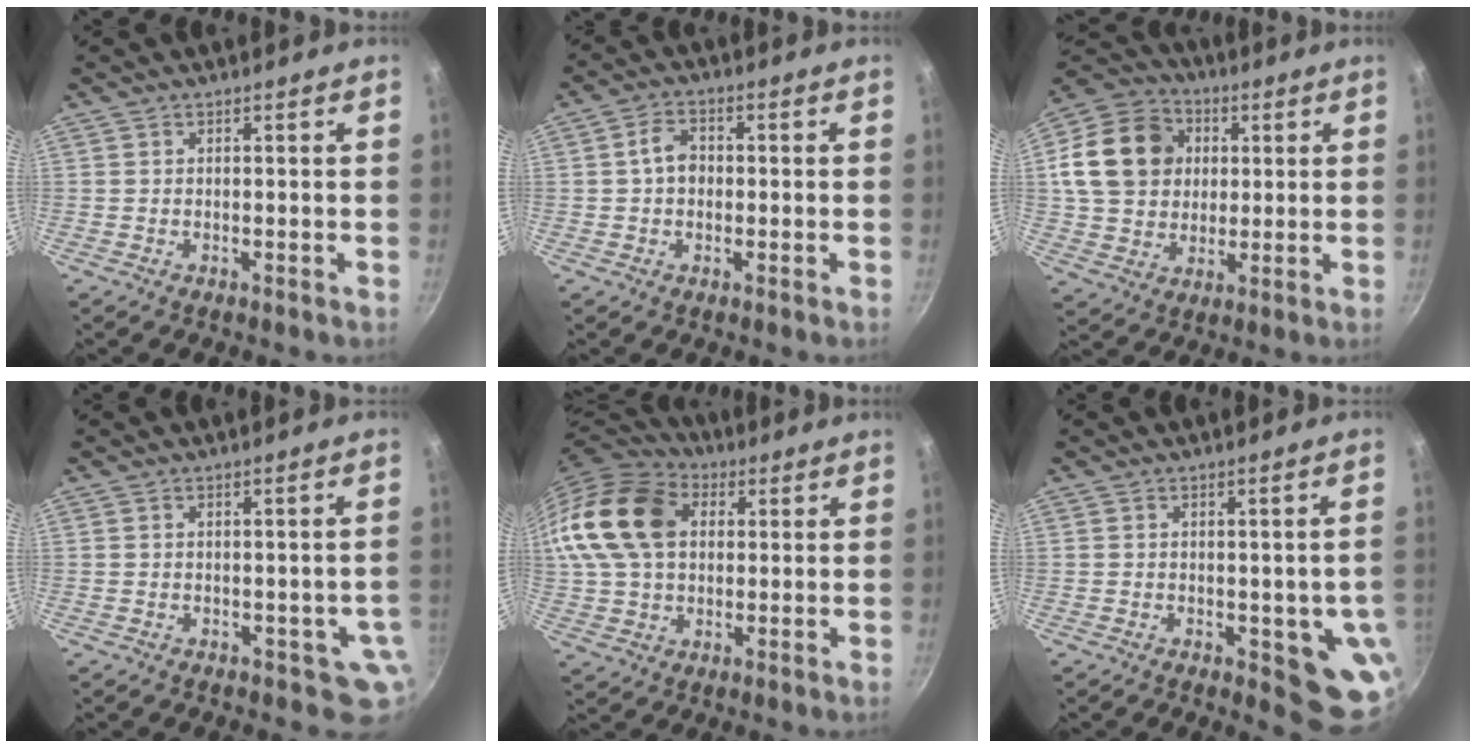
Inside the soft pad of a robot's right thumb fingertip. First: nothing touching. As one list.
[{"total": 4.5, "force": [0.0, 3.4, 3.0], "torque": [-0.039, 0.015, -0.005]}, {"total": 17.9, "force": [3.2, 14.8, 9.5], "torque": [-0.154, 0.021, 0.052]}, {"total": 4.2, "force": [-0.9, 3.0, 2.9], "torque": [-0.015, 0.005, -0.008]}, {"total": 18.9, "force": [4.2, 13.5, 12.5], "torque": [-0.229, 0.019, 0.066]}, {"total": 9.4, "force": [-1.8, 4.1, 8.3], "torque": [-0.066, -0.007, -0.020]}]